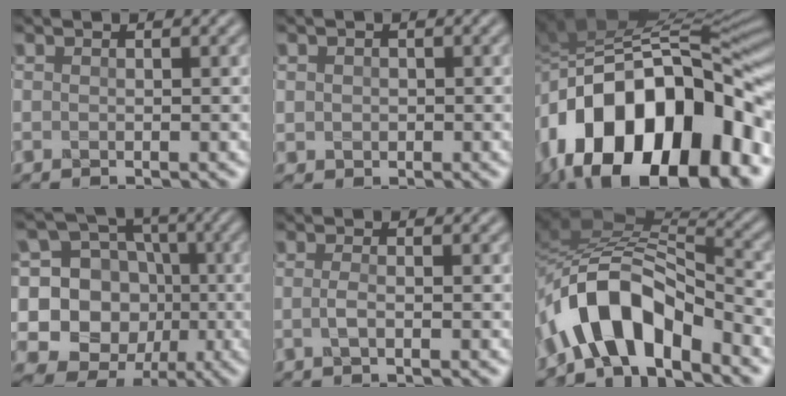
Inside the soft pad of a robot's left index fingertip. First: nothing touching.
{"total": 1.5, "force": [0.4, 1.4, 0.1], "torque": [0.018, 0.002, -0.004]}
{"total": 17.9, "force": [-5.9, 10.1, 13.5], "torque": [-0.224, 0.012, -0.095]}
{"total": 16.4, "force": [0.0, 15.4, 5.7], "torque": [-0.152, 0.031, -0.012]}
{"total": 0.8, "force": [-0.1, 0.1, 0.8], "torque": [-0.020, 0.002, -0.006]}
{"total": 8.4, "force": [-4.6, 3.8, 5.9], "torque": [-0.096, 0.013, -0.090]}